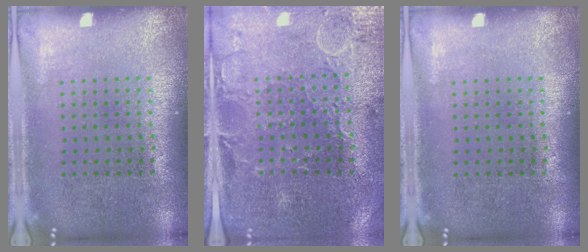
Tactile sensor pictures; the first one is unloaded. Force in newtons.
{"total": 0.7, "press": 0.5, "slide": 0.4}
{"total": 0.0}